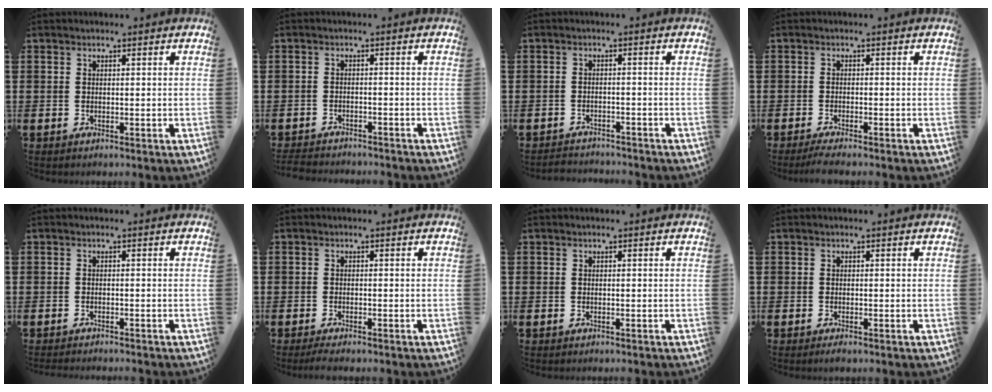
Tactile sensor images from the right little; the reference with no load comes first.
{"total": 2.1, "force": [-2.1, 0.1, 0.1], "torque": [-0.004, 0.002, -0.045]}
{"total": 1.8, "force": [-1.8, 0.0, -0.2], "torque": [-0.002, 0.003, -0.041]}
{"total": 1.5, "force": [-1.1, 0.0, 1.0], "torque": [-0.016, -0.001, -0.021]}
{"total": 0.7, "force": [-0.7, -0.1, 0.0], "torque": [0.000, -0.001, -0.015]}
{"total": 1.1, "force": [-0.8, 0.1, 0.7], "torque": [-0.013, -0.002, -0.015]}
{"total": 0.0}
{"total": 0.5, "force": [-0.3, 0.1, 0.4], "torque": [-0.008, -0.002, -0.006]}